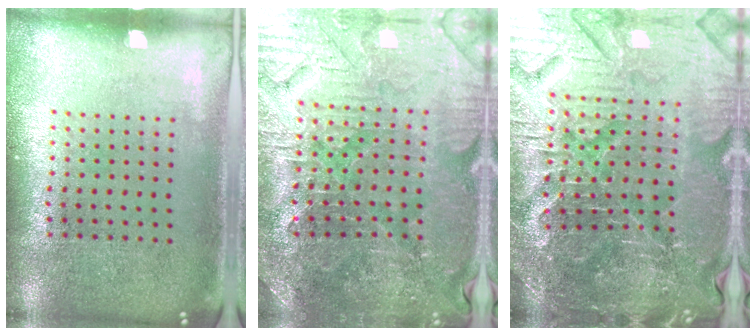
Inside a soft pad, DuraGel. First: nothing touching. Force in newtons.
{"total": 3.6, "press": 3.6, "slide": 0.5}
{"total": 5.3, "press": 5.1, "slide": 1.4}